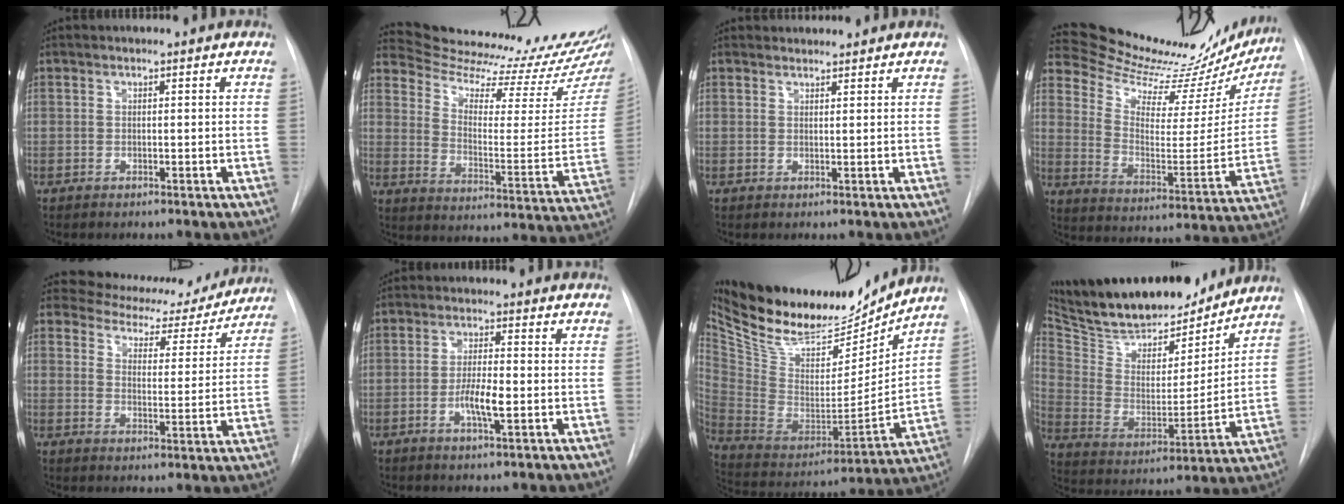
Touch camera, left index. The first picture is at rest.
{"total": 21.4, "force": [20.8, -0.2, 4.7], "torque": [-0.078, -0.129, 0.278]}
{"total": 1.7, "force": [1.7, 0.3, -0.2], "torque": [-0.002, 0.010, 0.027]}
{"total": 23.0, "force": [21.6, 5.1, 5.9], "torque": [-0.087, -0.077, 0.289]}
{"total": 13.6, "force": [12.4, 5.1, 2.6], "torque": [-0.016, -0.016, 0.144]}
{"total": 4.8, "force": [-1.8, 0.7, 4.4], "torque": [-0.082, -0.007, -0.032]}
{"total": 25.3, "force": [21.0, 8.5, 11.3], "torque": [-0.224, -0.022, 0.343]}
{"total": 22.0, "force": [19.8, 5.8, 7.4], "torque": [-0.136, -0.018, 0.319]}